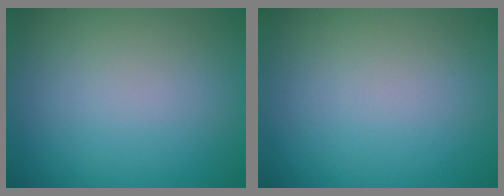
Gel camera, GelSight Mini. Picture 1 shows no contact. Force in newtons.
{"total": 0.0}